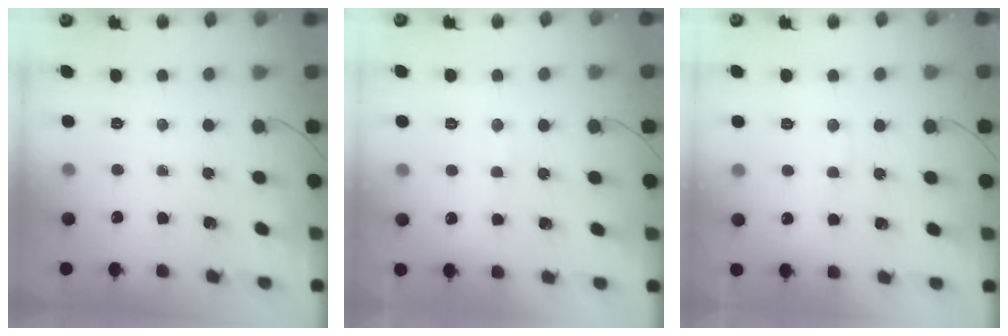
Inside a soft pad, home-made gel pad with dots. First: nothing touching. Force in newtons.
{"total": 7.3, "press": 7.2, "slide": 0.9}
{"total": 7.2, "press": 7.1, "slide": 1.2}